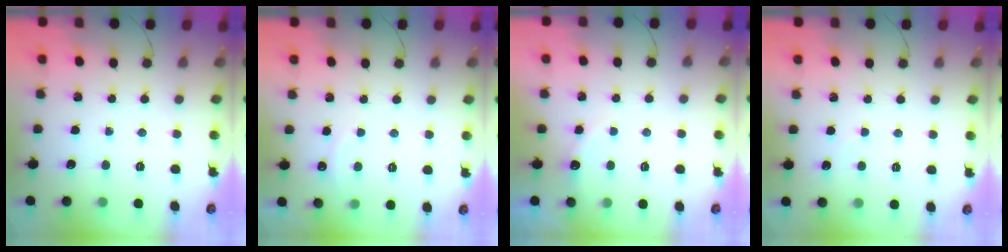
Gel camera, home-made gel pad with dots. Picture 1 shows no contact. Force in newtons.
{"total": 5.9, "press": 5.8, "slide": 1.0}
{"total": 6.1, "press": 6.0, "slide": 1.3}
{"total": 2.7, "press": 2.7, "slide": 0.7}